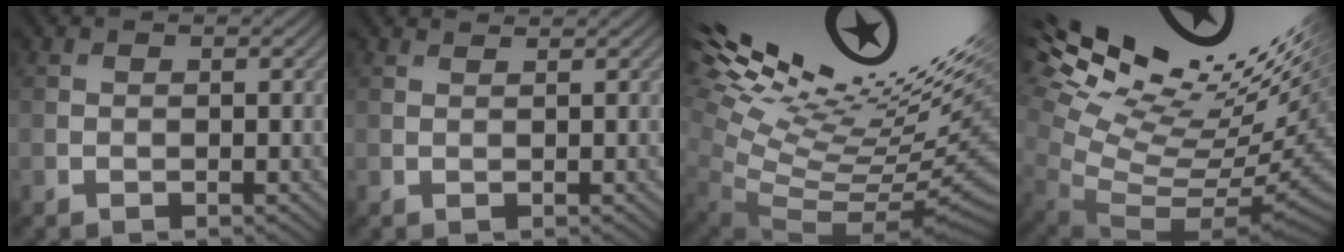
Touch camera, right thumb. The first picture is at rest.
{"total": 1.2, "force": [1.1, -0.3, -0.2], "torque": [0.000, 0.001, 0.024]}
{"total": 15.7, "force": [5.9, 4.9, 13.7], "torque": [-0.169, 0.018, 0.130]}
{"total": 17.1, "force": [8.5, 6.2, 13.5], "torque": [-0.195, 0.035, 0.181]}